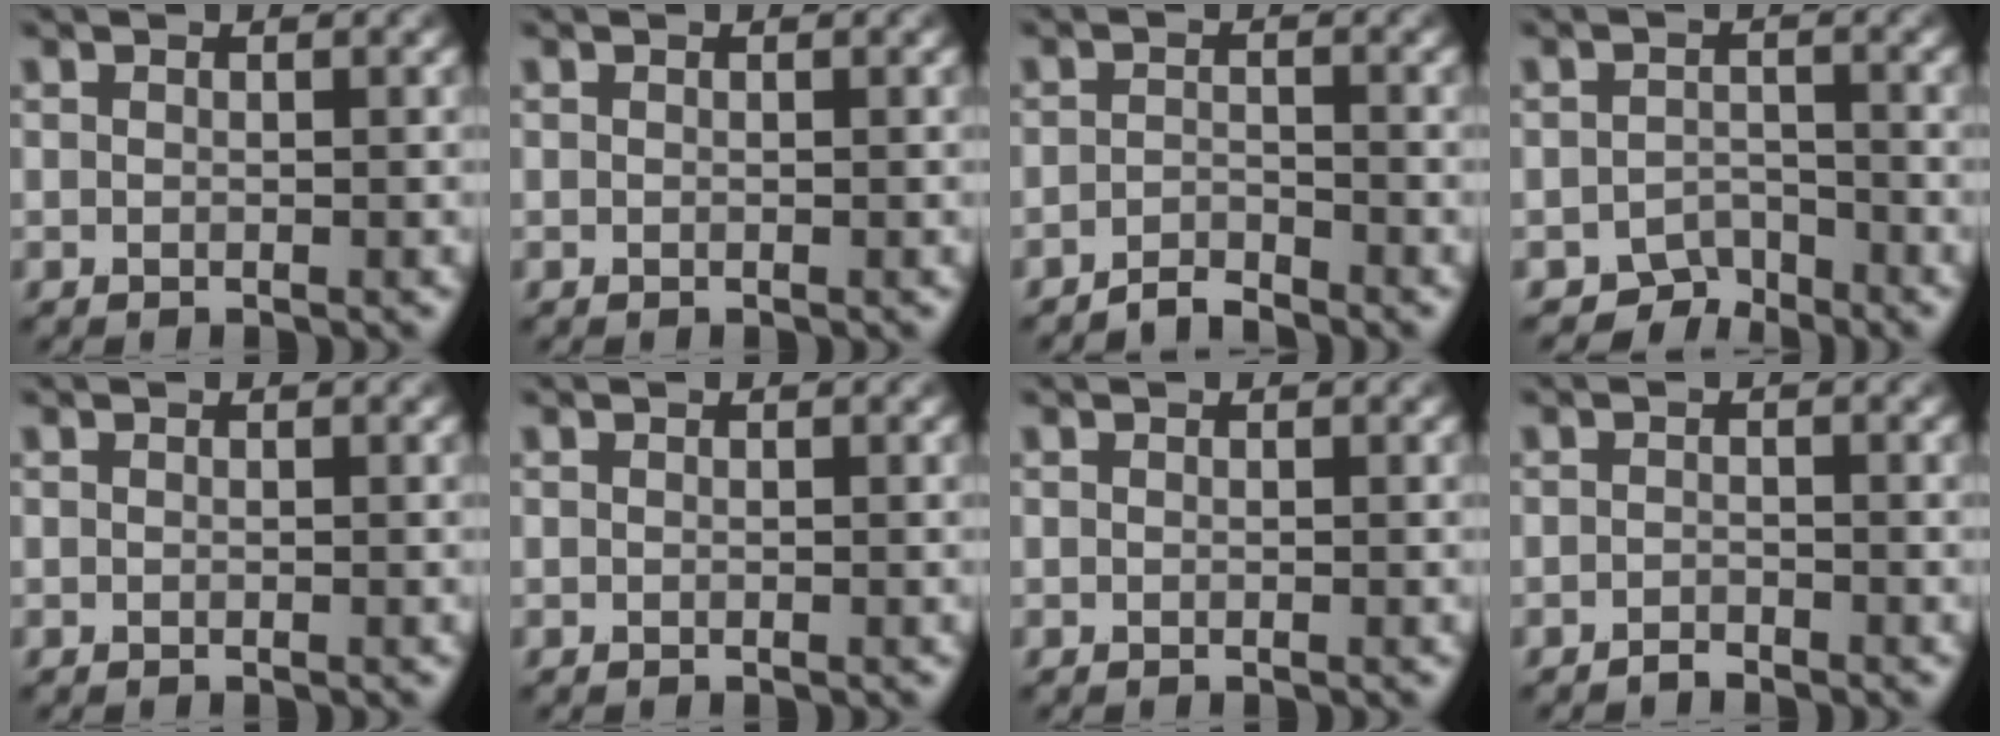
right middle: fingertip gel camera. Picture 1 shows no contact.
{"total": 0.0}
{"total": 1.7, "force": [-1.7, 0.2, 0.4], "torque": [-0.004, 0.004, -0.037]}
{"total": 2.5, "force": [-2.2, 1.1, 0.2], "torque": [0.005, 0.005, -0.041]}
{"total": 0.0}
{"total": 0.0}
{"total": 0.0}
{"total": 0.9, "force": [-0.8, 0.2, 0.1], "torque": [-0.001, 0.002, -0.017]}